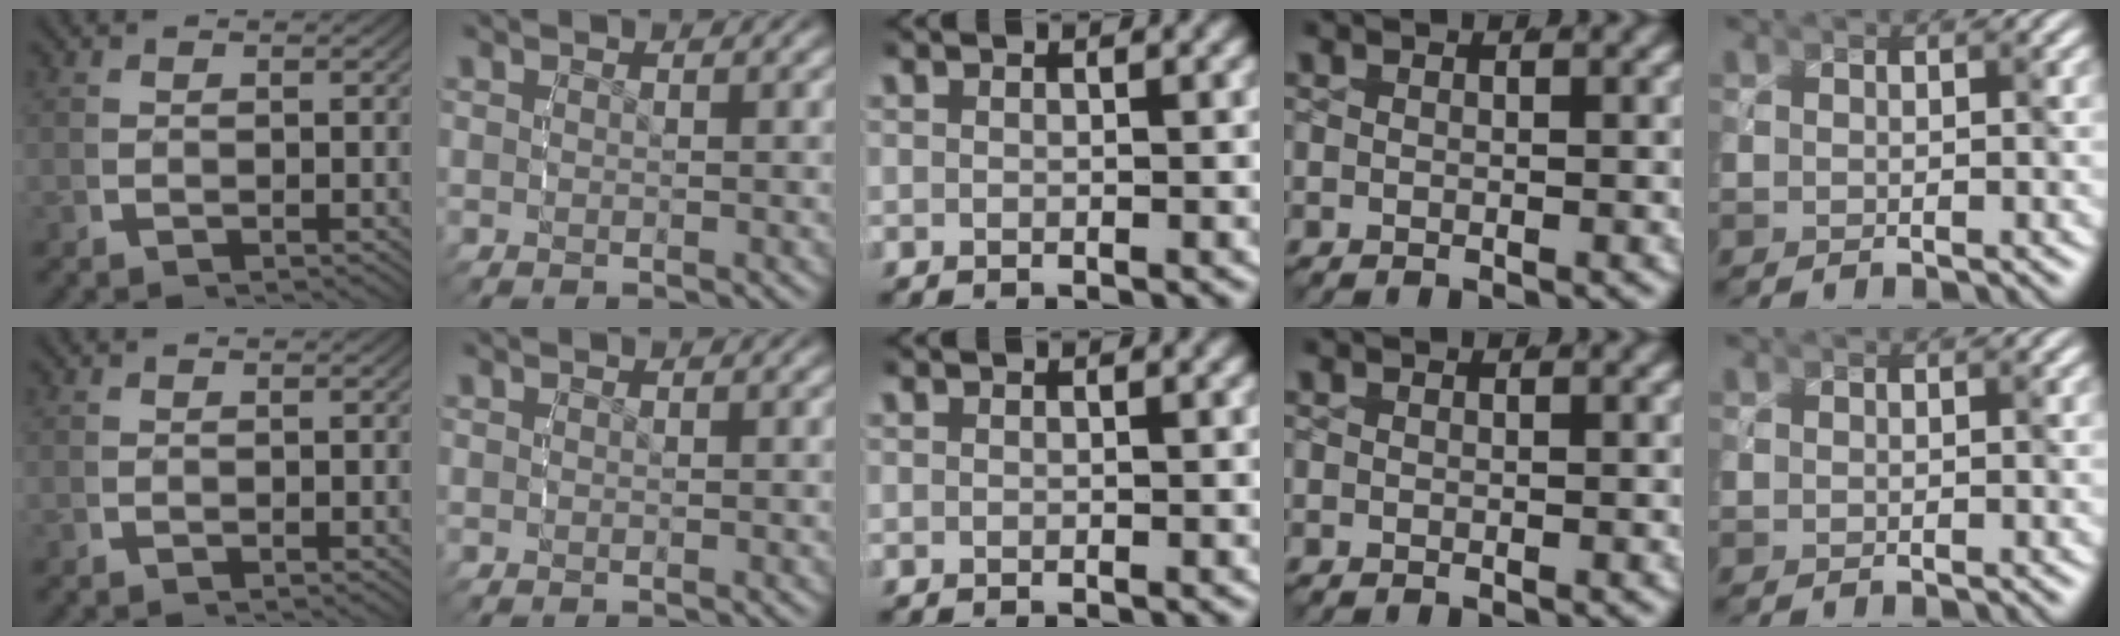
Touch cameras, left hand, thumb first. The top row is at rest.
{}